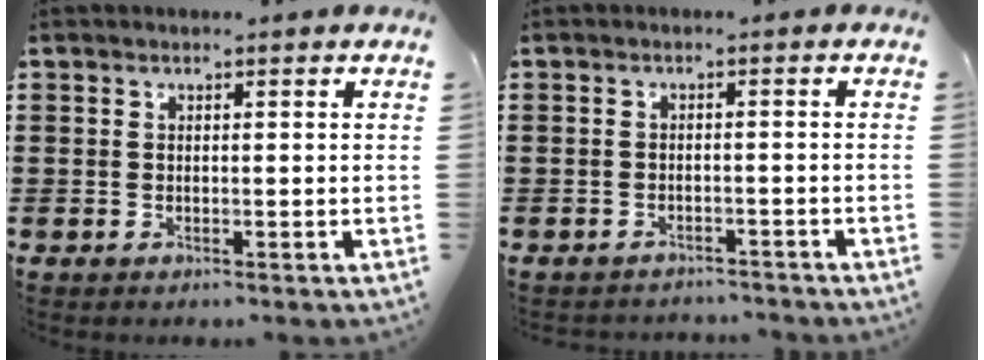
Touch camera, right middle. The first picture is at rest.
{"total": 1.8, "force": [-1.8, -0.1, -0.1], "torque": [-0.012, 0.000, -0.038]}